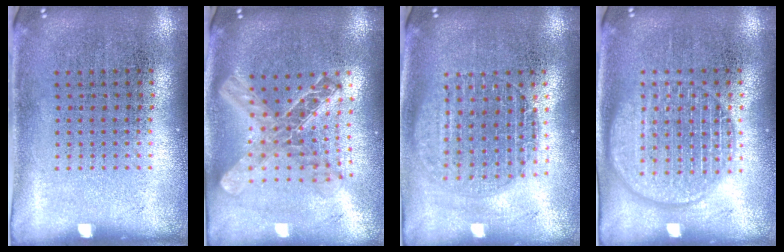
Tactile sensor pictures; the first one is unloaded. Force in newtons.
{"total": 2.1, "press": 1.7, "slide": 1.3}
{"total": 1.6, "press": 1.4, "slide": 0.7}
{"total": 3.3, "press": 3.3, "slide": 0.4}